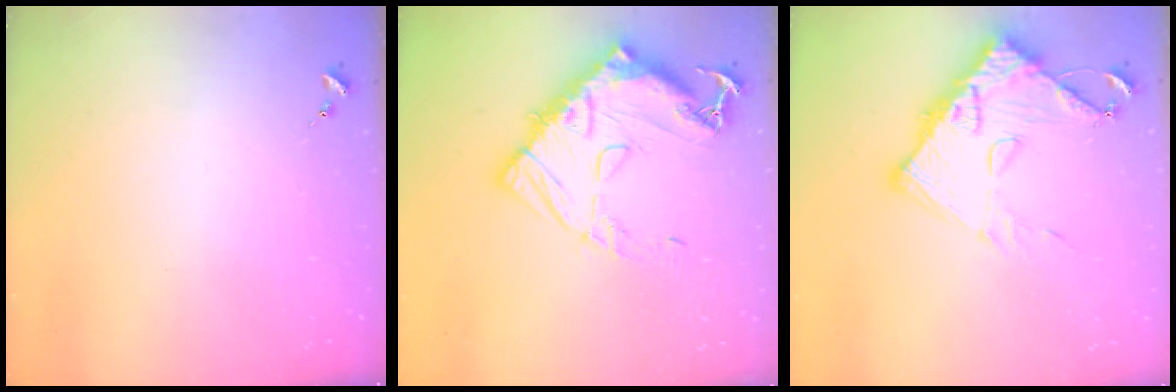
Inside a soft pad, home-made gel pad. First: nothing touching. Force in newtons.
{"total": 19.9, "press": 19.8, "slide": 1.7}
{"total": 14.5, "press": 14.5, "slide": 1.4}